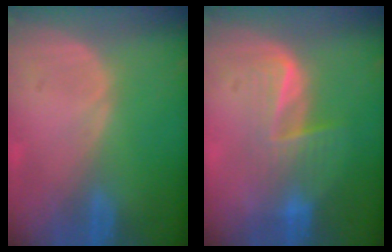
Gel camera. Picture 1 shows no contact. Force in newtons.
{"total": 5.9, "press": 5.6, "slide": 1.9}